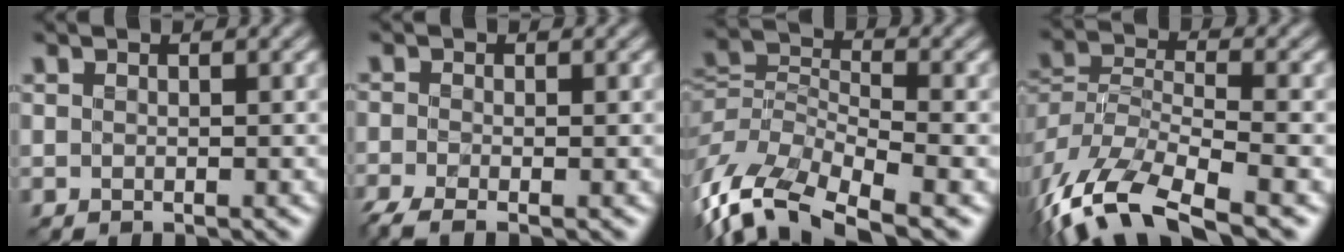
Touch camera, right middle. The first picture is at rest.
{"total": 2.9, "force": [-2.2, 0.6, 1.8], "torque": [-0.038, -0.012, -0.052]}
{"total": 9.0, "force": [-5.9, 3.4, 5.9], "torque": [-0.118, -0.006, -0.126]}
{"total": 12.3, "force": [-8.7, 4.3, 7.5], "torque": [-0.154, -0.013, -0.149]}